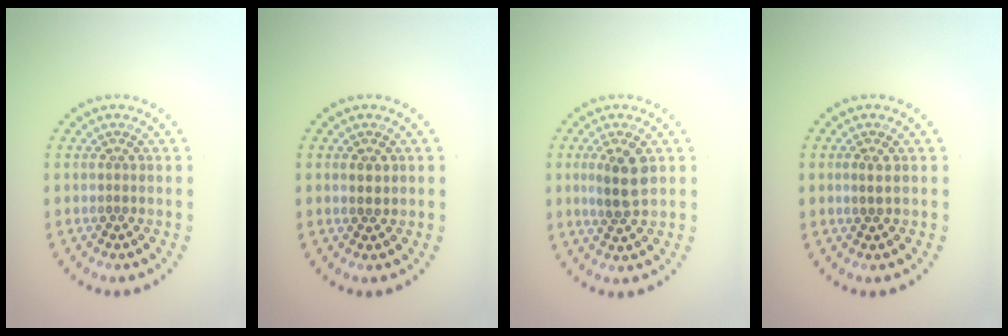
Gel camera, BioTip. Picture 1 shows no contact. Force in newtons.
{"total": 1.1, "press": 1.1, "slide": 0.4}
{"total": 3.3, "press": 3.2, "slide": 1.1}
{"total": 1.0, "press": 0.9, "slide": 0.3}